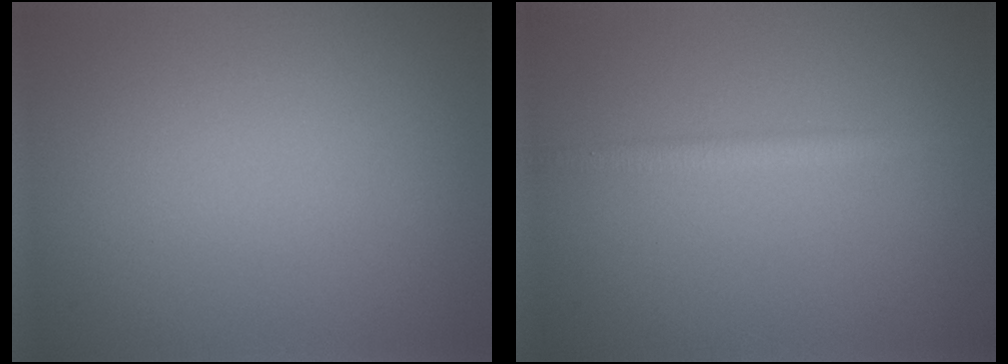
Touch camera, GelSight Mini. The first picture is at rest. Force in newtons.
{"total": 1.7, "press": 1.7, "slide": 0.0}